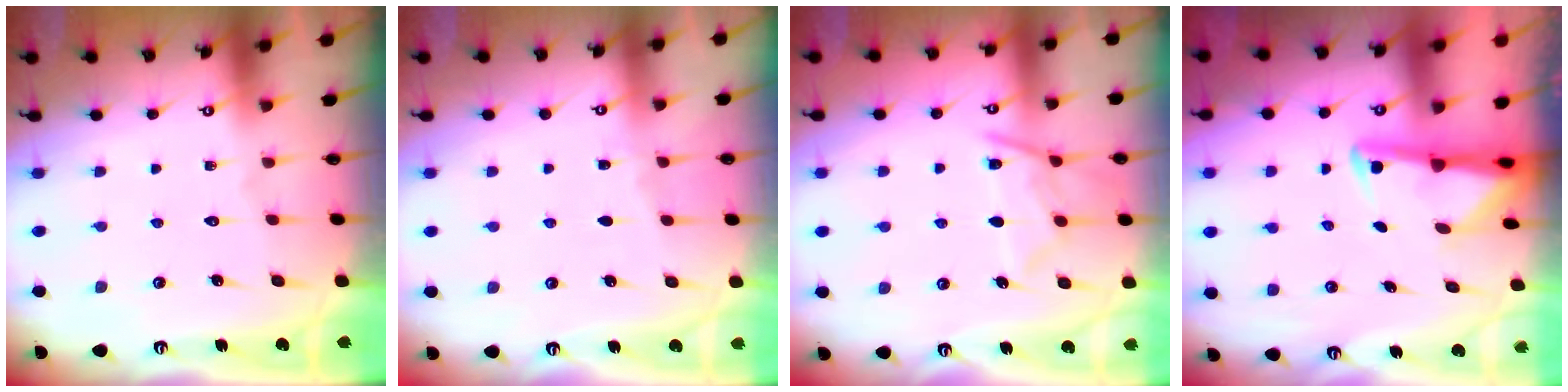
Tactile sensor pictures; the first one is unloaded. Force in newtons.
{"total": 2.4, "press": 2.4, "slide": 0.4}
{"total": 10.6, "press": 10.5, "slide": 1.1}
{"total": 2.9, "press": 2.8, "slide": 0.6}